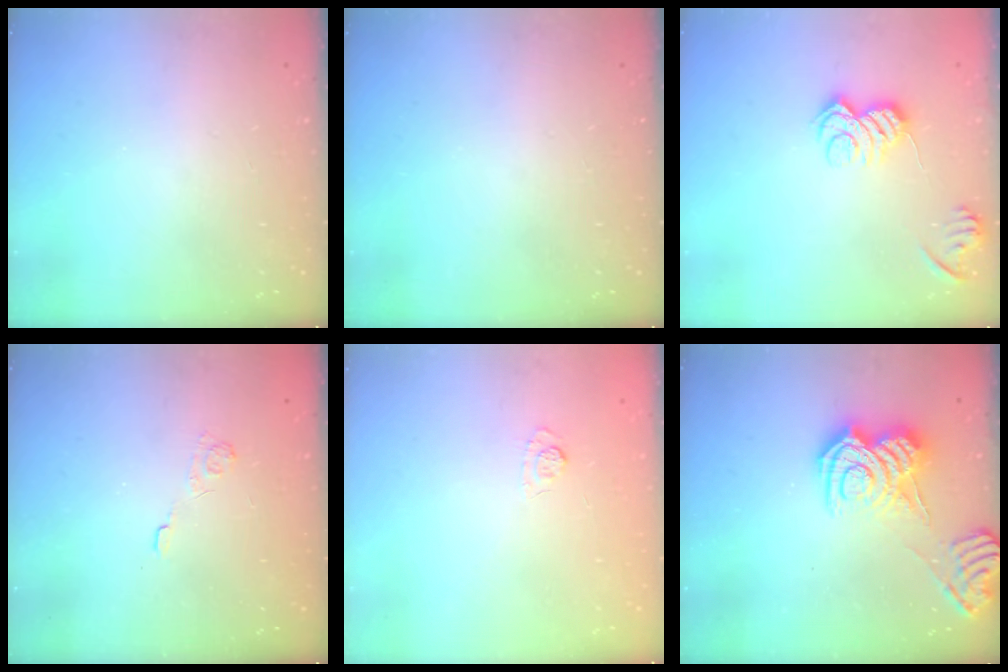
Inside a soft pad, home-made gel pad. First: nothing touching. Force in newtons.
{"total": 0.0}
{"total": 9.6, "press": 9.6, "slide": 0.3}
{"total": 3.5, "press": 3.2, "slide": 1.5}
{"total": 2.1, "press": 1.6, "slide": 1.3}
{"total": 10.6, "press": 10.5, "slide": 1.3}